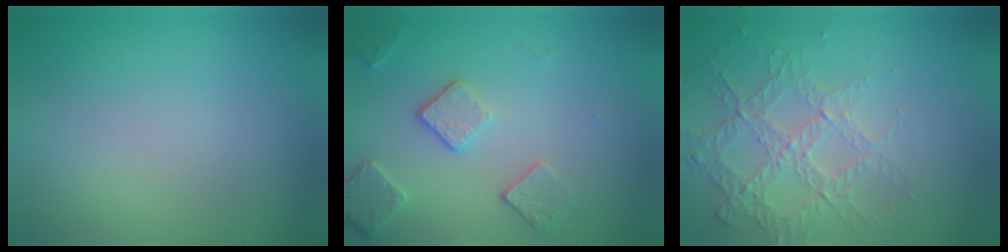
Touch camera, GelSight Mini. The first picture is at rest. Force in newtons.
{"total": 3.7, "press": 2.9, "slide": 2.2}
{"total": 4.0, "press": 3.1, "slide": 2.5}